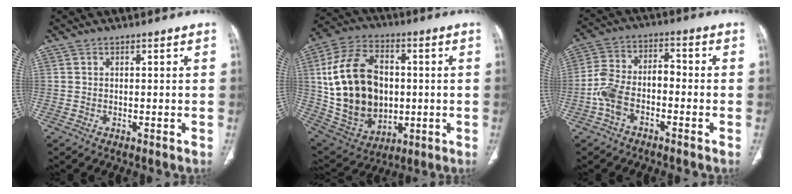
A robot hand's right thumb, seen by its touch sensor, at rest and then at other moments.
{"total": 22.7, "force": [1.3, 16.1, 15.9], "torque": [-0.284, 0.006, 0.044]}
{"total": 8.8, "force": [-3.2, 5.0, 6.5], "torque": [-0.129, 0.045, -0.067]}